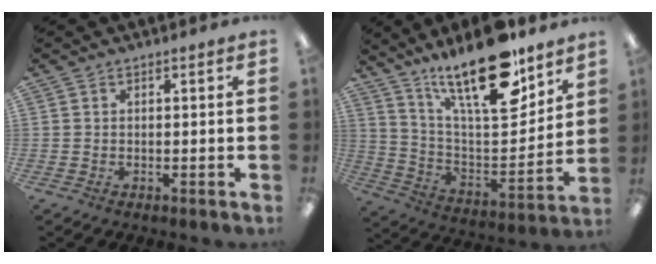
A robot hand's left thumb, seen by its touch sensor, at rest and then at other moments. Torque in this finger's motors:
{"motor_torque": [0.62, 0.51, 1.17, -1.61, 0.29]}